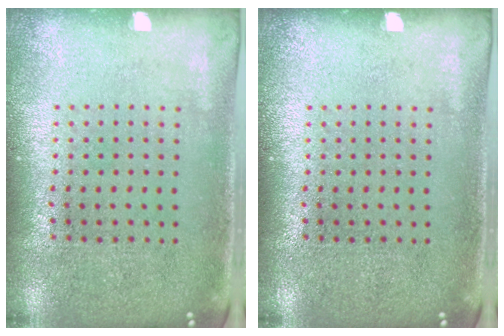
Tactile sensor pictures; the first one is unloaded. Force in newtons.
{"total": 0.0}